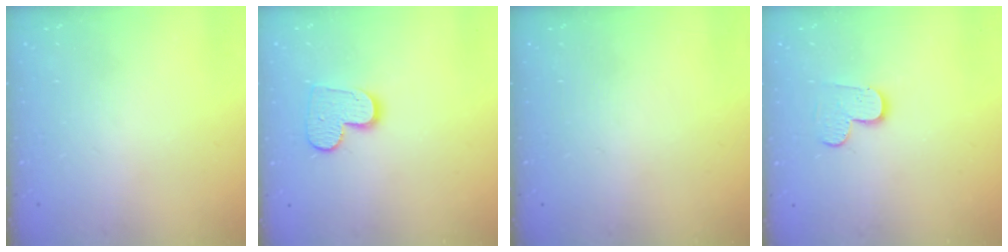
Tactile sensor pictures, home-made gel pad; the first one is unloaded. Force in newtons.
{"total": 9.7, "press": 9.7, "slide": 0.5}
{"total": 0.0}
{"total": 4.2, "press": 4.2, "slide": 0.4}